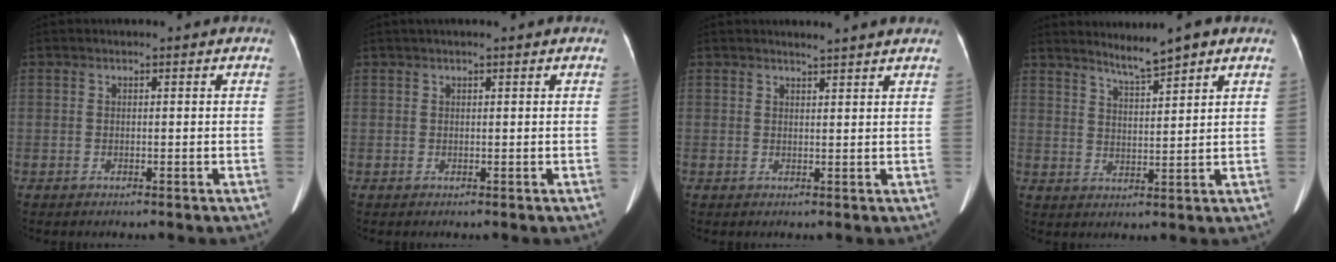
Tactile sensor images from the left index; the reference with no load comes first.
{"total": 1.3, "force": [1.0, 0.0, 0.9], "torque": [-0.012, 0.022, 0.017]}
{"total": 4.0, "force": [3.7, -0.3, 1.5], "torque": [-0.025, 0.006, 0.041]}
{"total": 5.0, "force": [4.1, -0.2, 2.7], "torque": [-0.050, 0.001, 0.076]}